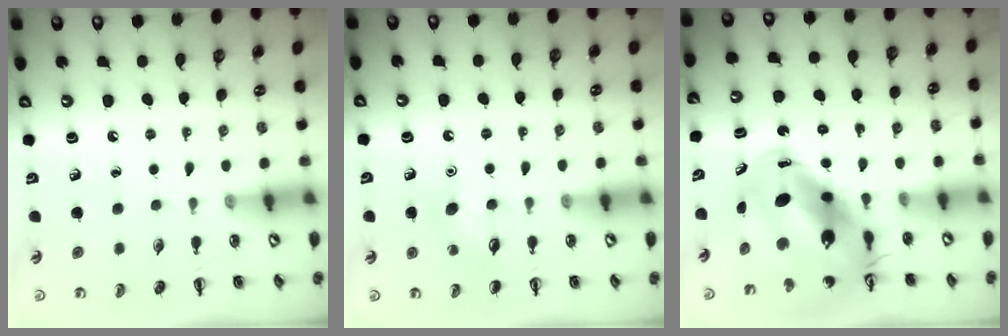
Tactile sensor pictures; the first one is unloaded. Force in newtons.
{"total": 5.3, "press": 5.1, "slide": 1.4}
{"total": 12.6, "press": 12.0, "slide": 3.7}